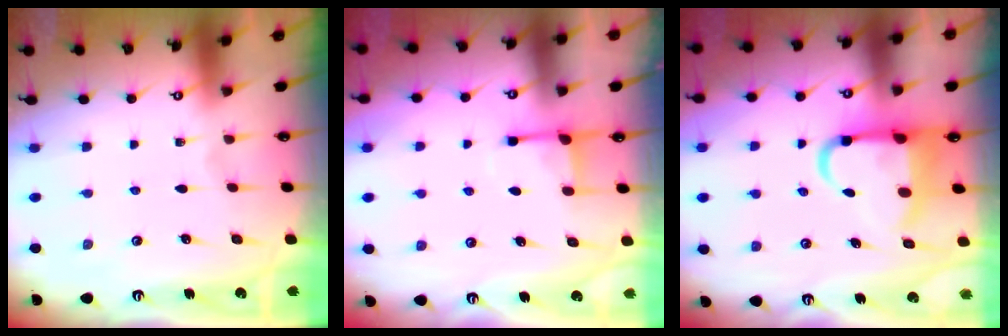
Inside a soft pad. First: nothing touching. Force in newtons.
{"total": 3.5, "press": 3.4, "slide": 0.7}
{"total": 8.2, "press": 8.0, "slide": 1.7}